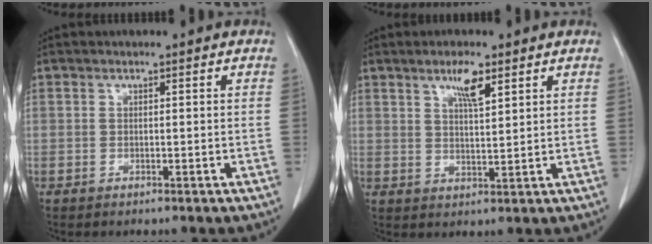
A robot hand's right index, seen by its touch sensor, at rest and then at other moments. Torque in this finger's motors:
{"motor_torque": [0.16, 0.10, 0.07, 0.06]}